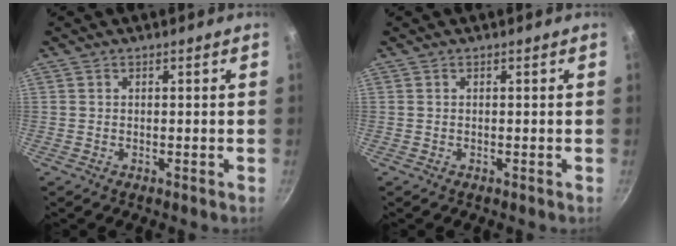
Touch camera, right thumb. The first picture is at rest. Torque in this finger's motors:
{"motor_torque": [0.00, 0.00, 0.04, -0.04, 0.00]}